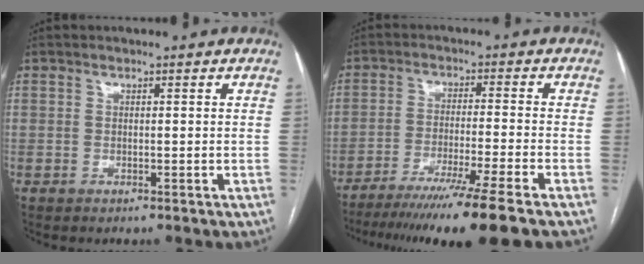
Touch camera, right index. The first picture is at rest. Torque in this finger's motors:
{"motor_torque": [0.55, -0.63, 0.71, 0.17]}